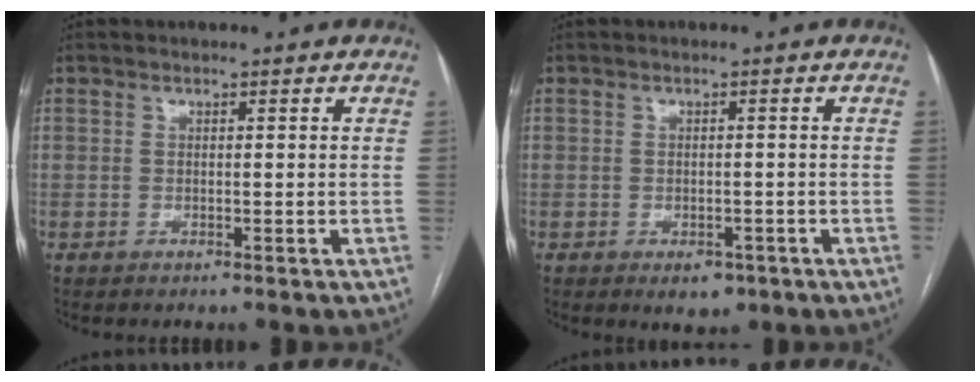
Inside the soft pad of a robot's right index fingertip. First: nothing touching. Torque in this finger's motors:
{"motor_torque": [-0.02, -0.05, -0.13, -0.05]}